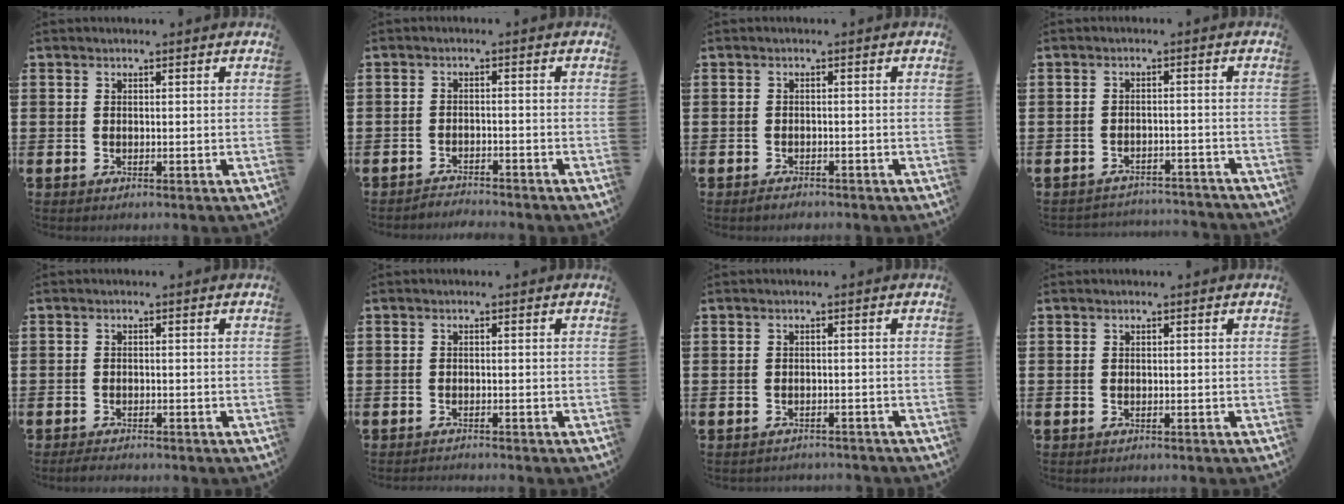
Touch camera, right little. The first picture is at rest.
{"total": 2.0, "force": [-2.0, 0.0, -0.2], "torque": [-0.002, 0.004, -0.045]}
{"total": 0.9, "force": [-0.8, 0.2, 0.1], "torque": [-0.005, -0.001, -0.018]}
{"total": 2.3, "force": [-2.3, 0.0, -0.3], "torque": [-0.002, 0.000, -0.050]}
{"total": 1.0, "force": [-1.0, 0.2, 0.2], "torque": [-0.006, -0.002, -0.021]}
{"total": 0.7, "force": [-0.7, -0.1, -0.1], "torque": [0.002, -0.004, -0.014]}
{"total": 0.8, "force": [-0.8, 0.0, -0.1], "torque": [0.000, -0.004, -0.017]}
{"total": 0.0}